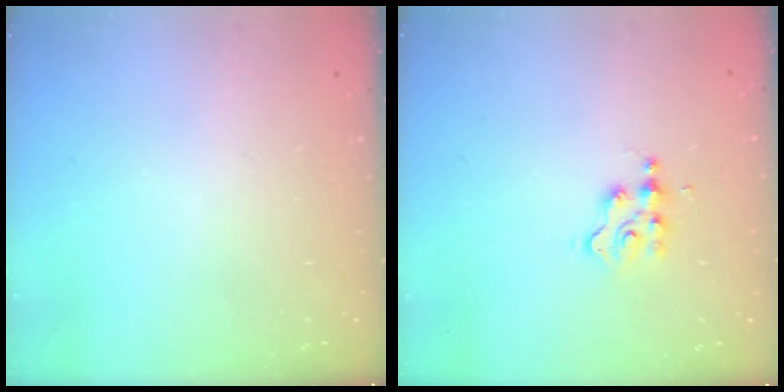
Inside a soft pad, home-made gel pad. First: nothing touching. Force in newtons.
{"total": 2.9, "press": 2.9, "slide": 0.4}